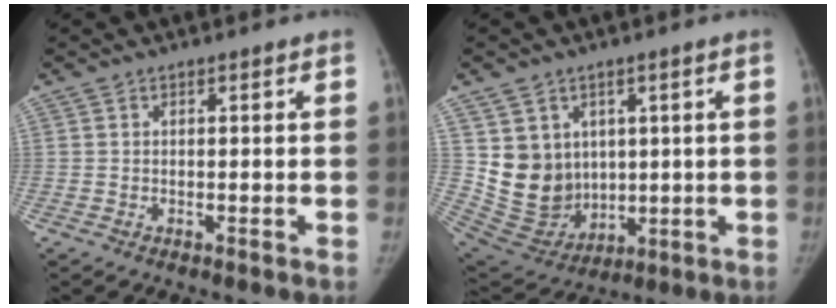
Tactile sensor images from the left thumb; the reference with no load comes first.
{"total": 12.4, "force": [3.2, 10.8, 5.4], "torque": [-0.066, -0.024, 0.094]}